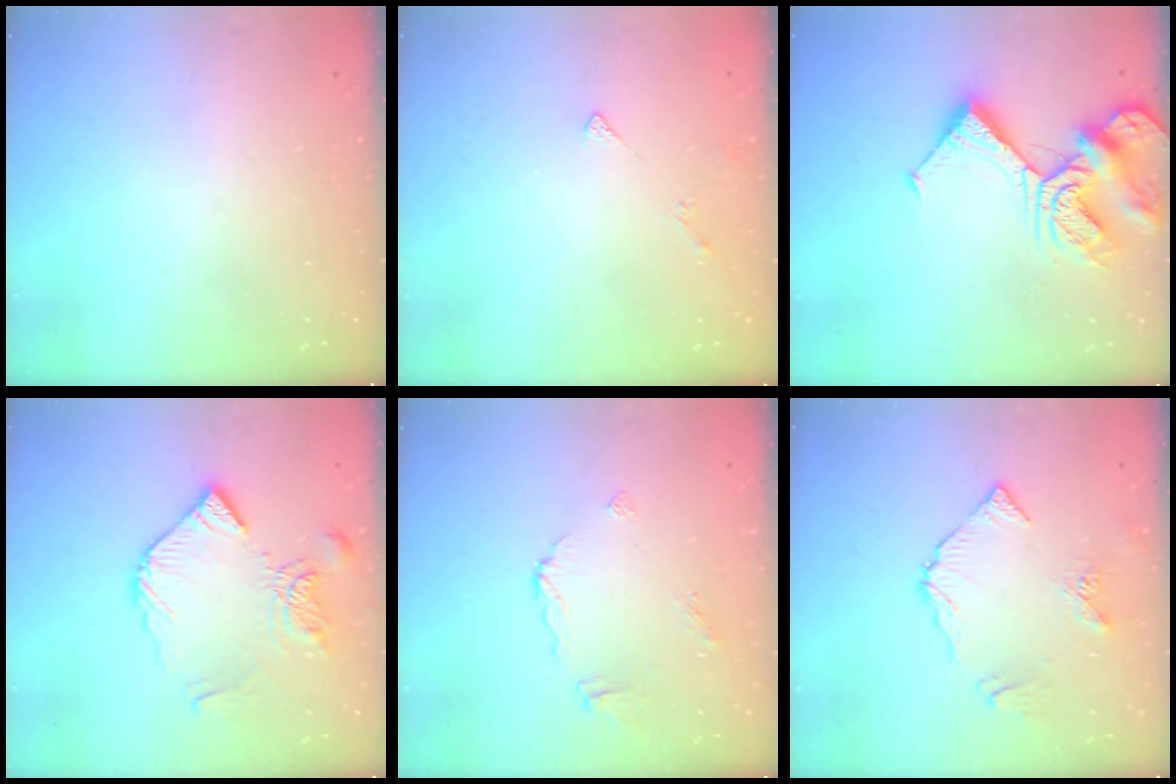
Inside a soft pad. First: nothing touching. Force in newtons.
{"total": 2.8, "press": 2.8, "slide": 0.5}
{"total": 12.8, "press": 12.6, "slide": 2.2}
{"total": 13.1, "press": 13.0, "slide": 1.1}
{"total": 6.7, "press": 6.7, "slide": 0.5}
{"total": 8.5, "press": 8.5, "slide": 0.2}